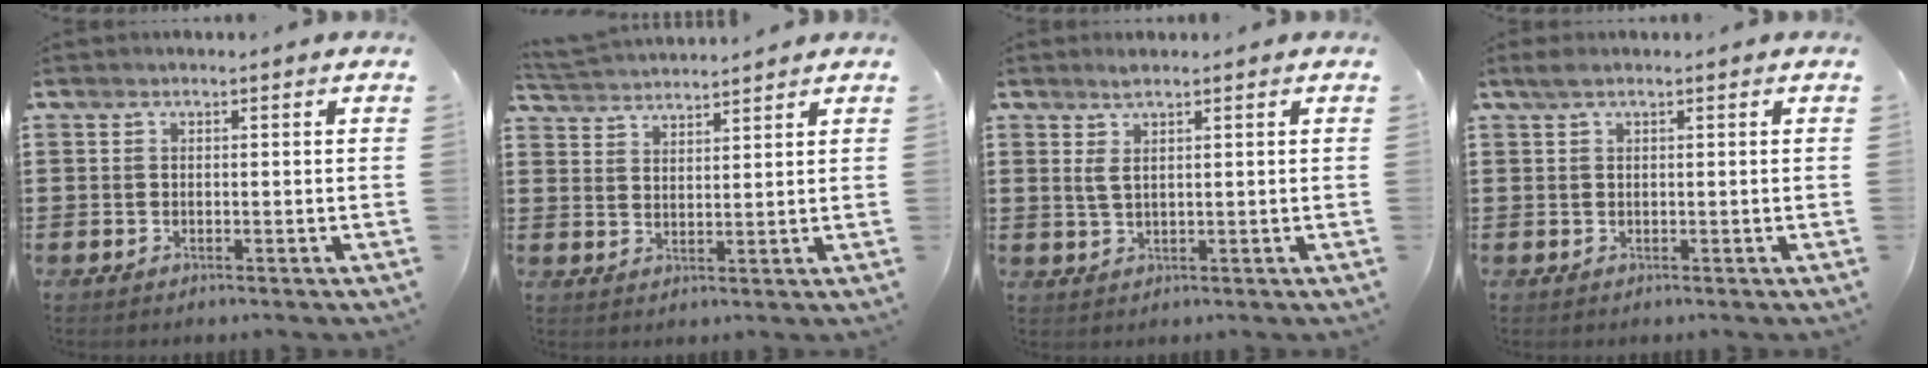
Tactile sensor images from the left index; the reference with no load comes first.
{"total": 2.9, "force": [2.9, -0.2, -0.1], "torque": [-0.009, -0.013, 0.053]}
{"total": 2.7, "force": [1.3, 0.6, 2.3], "torque": [-0.048, 0.004, 0.022]}
{"total": 1.0, "force": [0.5, 0.0, 0.9], "torque": [-0.017, 0.000, 0.009]}